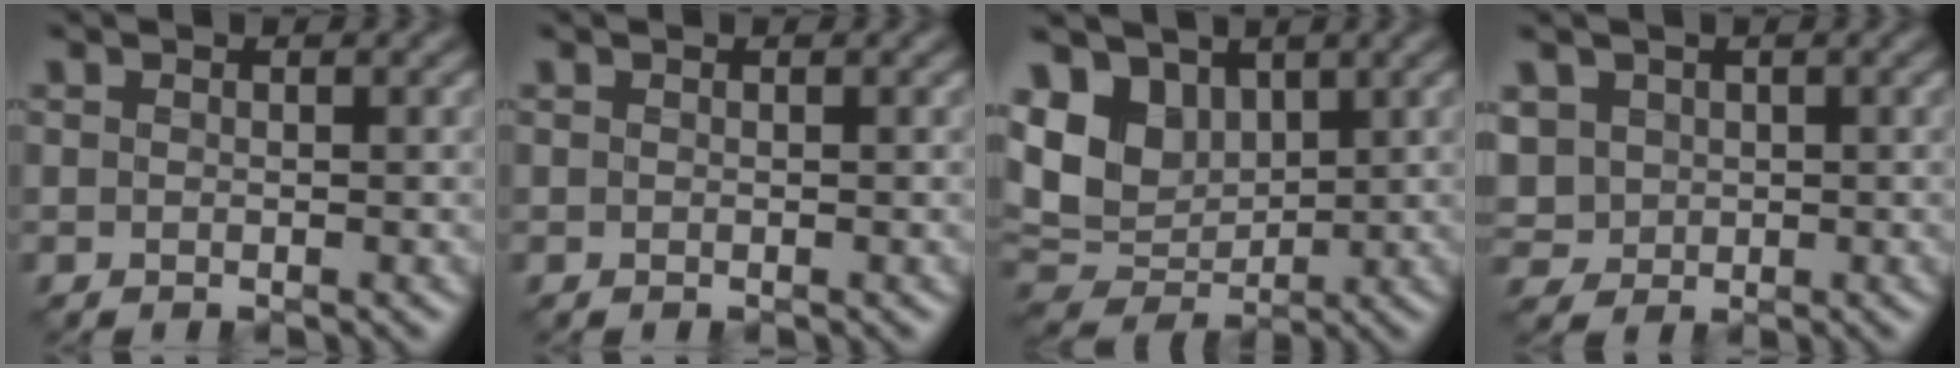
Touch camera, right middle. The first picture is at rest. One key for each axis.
{"total": 0.0}
{"total": 7.1, "fx": 2.2, "fy": 5.3, "fz": 4.1, "tx": -0.092, "ty": -0.005, "tz": 0.033}
{"total": 4.0, "fx": 1.1, "fy": 3.4, "fz": 1.6, "tx": -0.073, "ty": 0.009, "tz": 0.038}